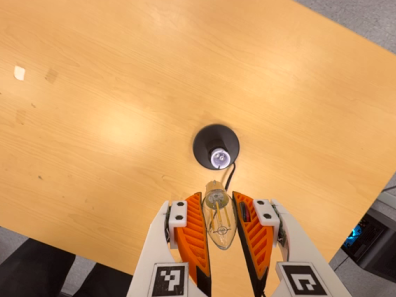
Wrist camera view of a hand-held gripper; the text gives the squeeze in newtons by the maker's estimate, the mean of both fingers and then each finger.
{"total": 11.6, "left": 11.3, "right": 11.9}